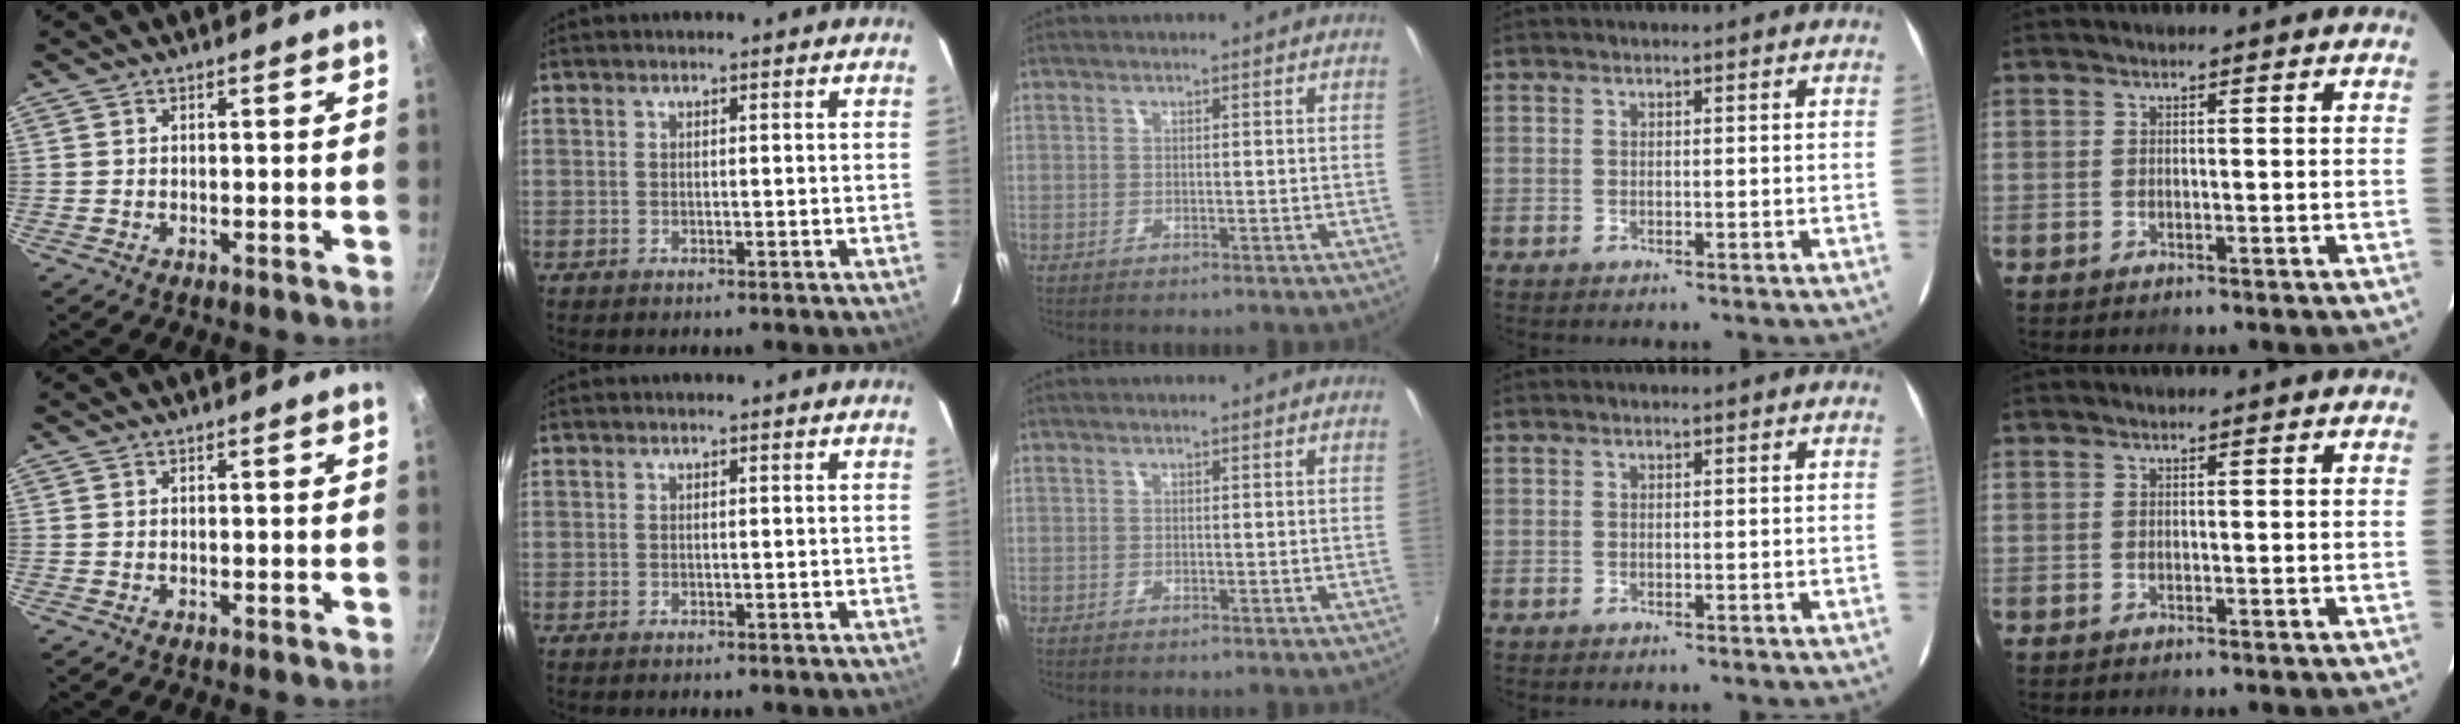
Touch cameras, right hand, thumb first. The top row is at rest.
{}